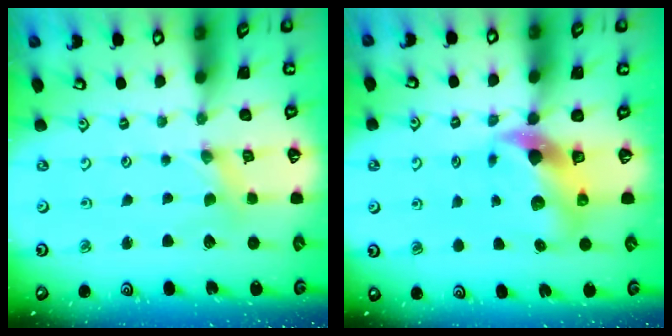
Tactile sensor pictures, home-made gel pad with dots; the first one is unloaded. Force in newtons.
{"total": 9.2, "press": 9.1, "slide": 1.3}